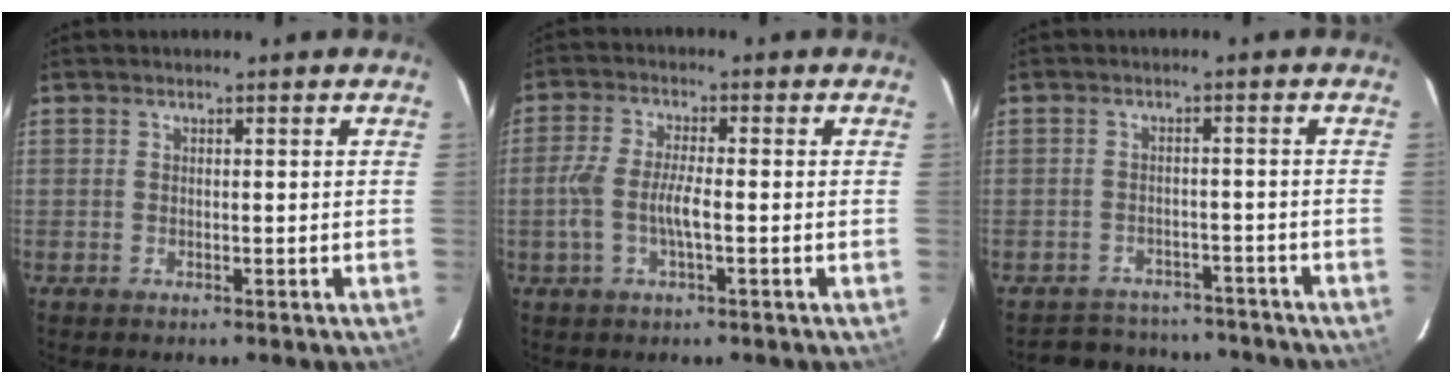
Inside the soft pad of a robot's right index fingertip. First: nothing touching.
{"total": 6.2, "force": [-1.5, 1.4, 5.8], "torque": [-0.124, 0.002, -0.029]}
{"total": 12.0, "force": [-10.5, 5.0, 2.8], "torque": [-0.069, 0.017, -0.130]}